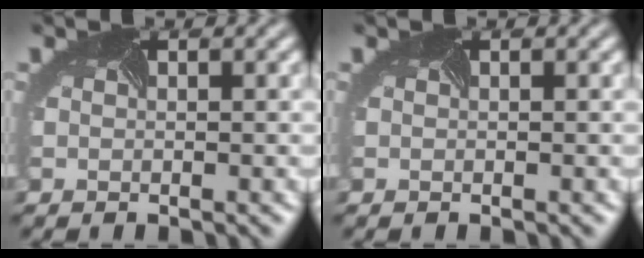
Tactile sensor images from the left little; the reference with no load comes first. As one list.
[{"total": 0.0}]